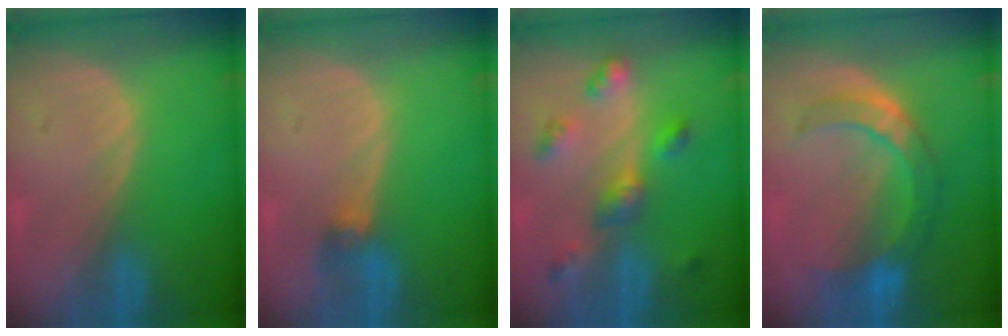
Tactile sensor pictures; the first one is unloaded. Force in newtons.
{"total": 2.8, "press": 2.6, "slide": 1.0}
{"total": 6.4, "press": 5.7, "slide": 2.9}
{"total": 7.4, "press": 7.2, "slide": 1.8}